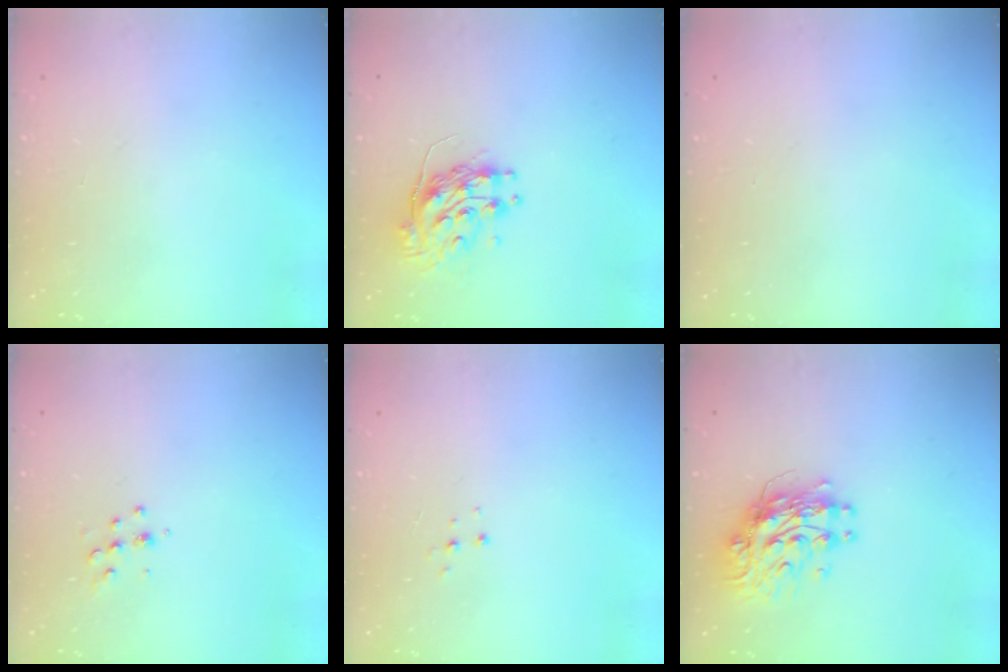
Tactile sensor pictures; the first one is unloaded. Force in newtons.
{"total": 9.8, "press": 9.8, "slide": 0.7}
{"total": 0.0}
{"total": 5.4, "press": 5.4, "slide": 0.6}
{"total": 4.2, "press": 4.2, "slide": 0.5}
{"total": 11.5, "press": 11.4, "slide": 0.9}